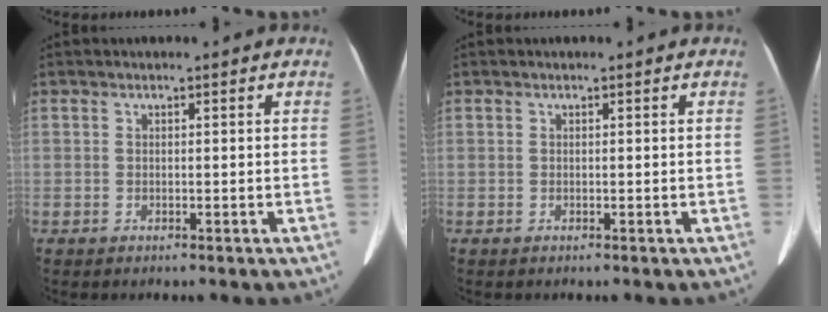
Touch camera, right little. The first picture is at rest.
{"total": 0.0}